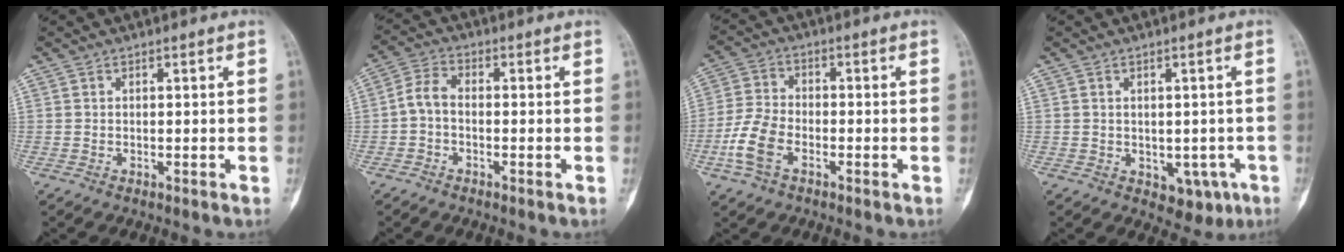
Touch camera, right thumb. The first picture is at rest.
{"total": 4.2, "force": [-1.0, 2.5, 3.3], "torque": [-0.065, 0.017, -0.032]}
{"total": 8.1, "force": [-3.2, 4.9, 5.6], "torque": [-0.124, 0.017, -0.069]}
{"total": 5.6, "force": [-1.6, 4.0, 3.7], "torque": [-0.018, 0.006, -0.009]}